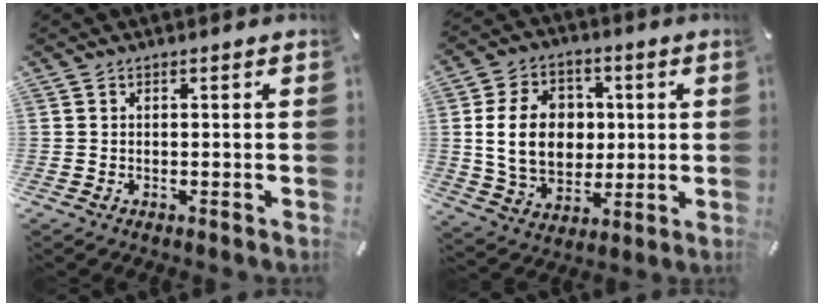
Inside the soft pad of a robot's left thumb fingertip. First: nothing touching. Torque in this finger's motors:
{"motor_torque": [0.82, 0.77, 1.86, -0.21, 0.56]}